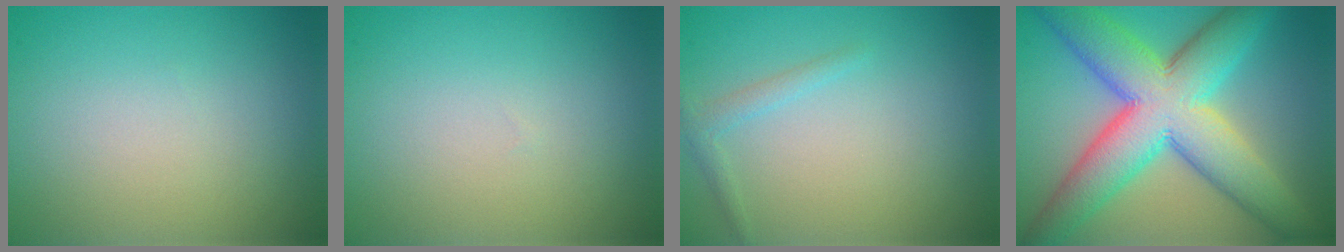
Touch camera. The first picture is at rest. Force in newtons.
{"total": 0.0}
{"total": 1.3, "press": 1.3, "slide": 0.1}
{"total": 11.9, "press": 11.9, "slide": 0.3}